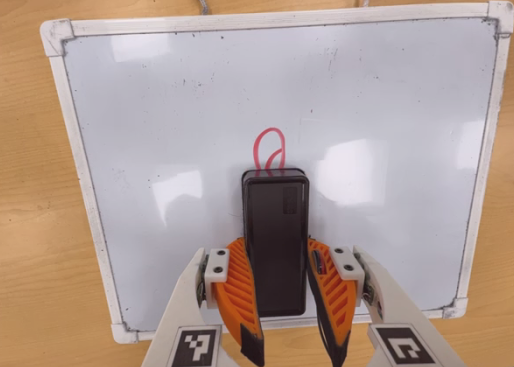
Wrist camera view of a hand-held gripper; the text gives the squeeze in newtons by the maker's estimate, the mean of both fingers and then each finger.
{"total": 9.4, "left": 7.8, "right": 11.1}